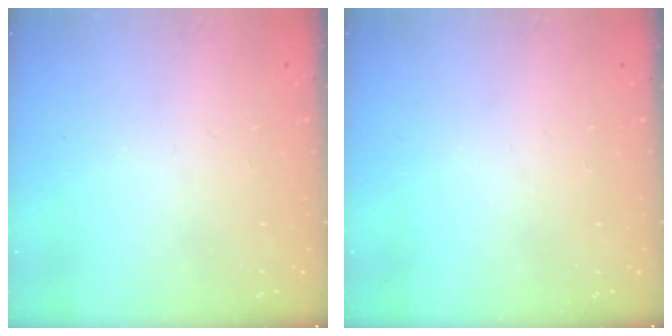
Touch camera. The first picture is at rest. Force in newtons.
{"total": 0.0}